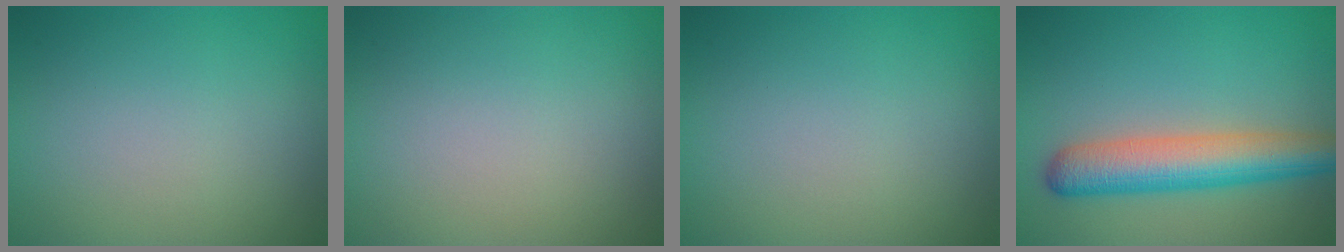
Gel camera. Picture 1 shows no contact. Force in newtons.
{"total": 0.0}
{"total": 0.0}
{"total": 6.3, "press": 6.3, "slide": 0.2}